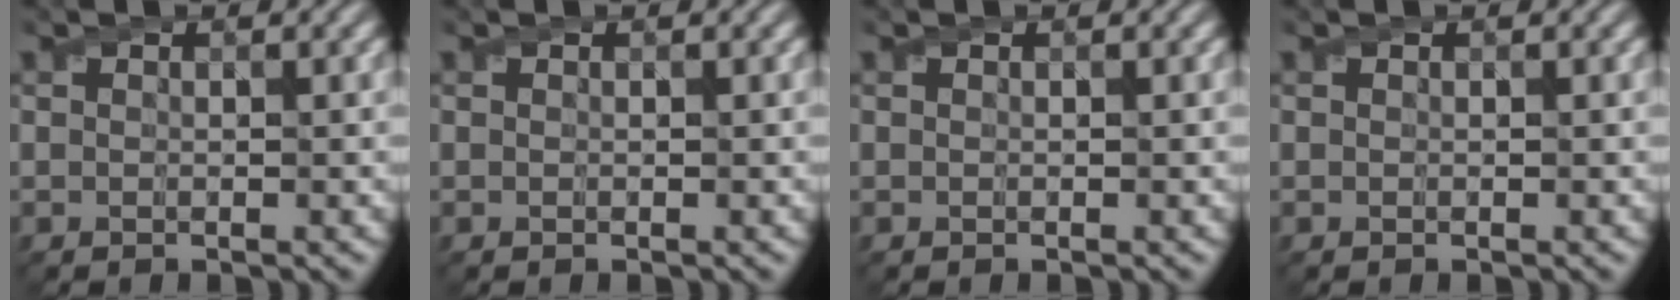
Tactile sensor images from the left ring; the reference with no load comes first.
{"total": 0.0}
{"total": 0.0}
{"total": 0.0}